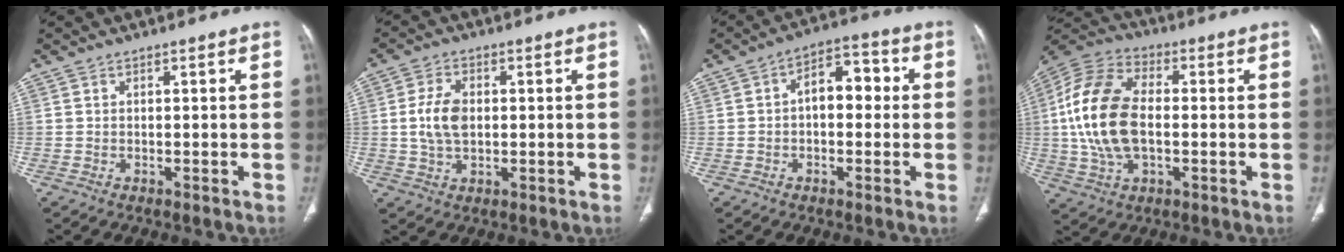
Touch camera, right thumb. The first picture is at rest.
{"total": 6.8, "force": [0.3, 4.3, 5.3], "torque": [-0.104, 0.004, 0.008]}
{"total": 8.2, "force": [0.4, 4.9, 6.5], "torque": [-0.071, 0.032, -0.003]}
{"total": 17.7, "force": [-0.2, 10.2, 14.4], "torque": [-0.298, 0.017, -0.006]}